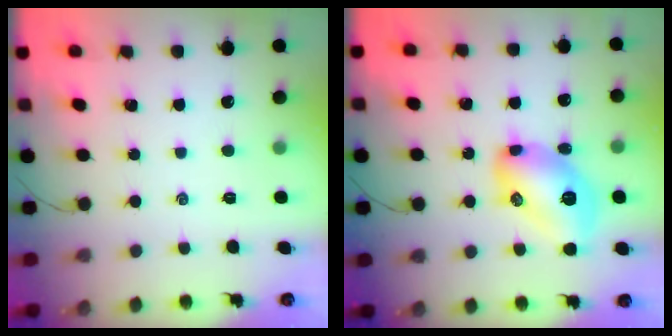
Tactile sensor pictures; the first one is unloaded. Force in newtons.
{"total": 14.6, "press": 14.6, "slide": 0.7}